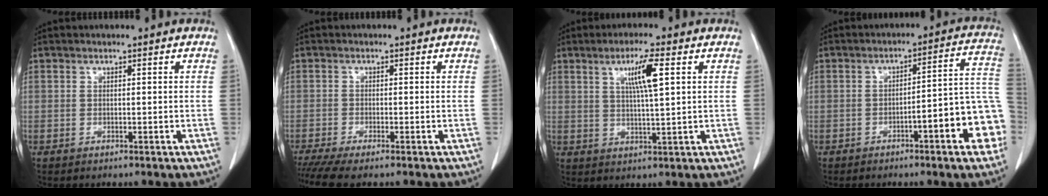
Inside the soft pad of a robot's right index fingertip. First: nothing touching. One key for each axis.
{"total": 5.2, "fx": -4.2, "fy": 0.3, "fz": 3.1, "tx": -0.052, "ty": -0.010, "tz": -0.072}
{"total": 6.3, "fx": 2.3, "fy": 0.0, "fz": 5.9, "tx": -0.104, "ty": 0.001, "tz": 0.040}
{"total": 11.5, "fx": -4.4, "fy": 1.5, "fz": 10.5, "tx": -0.112, "ty": 0.035, "tz": -0.058}